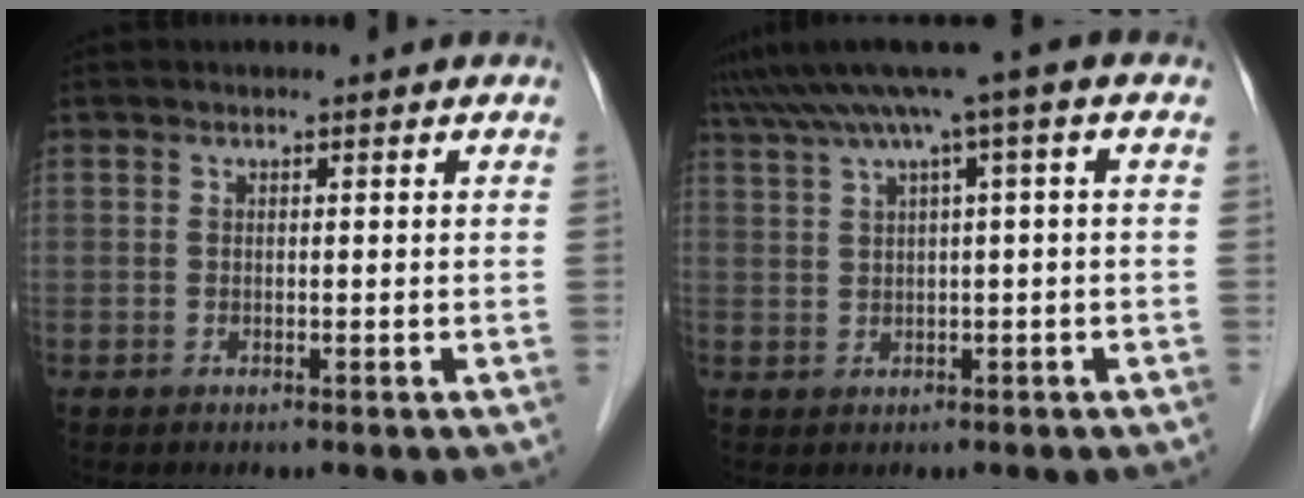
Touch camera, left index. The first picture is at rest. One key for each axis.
{"total": 6.9, "fx": 3.5, "fy": -0.9, "fz": 5.9, "tx": -0.108, "ty": 0.038, "tz": 0.063}